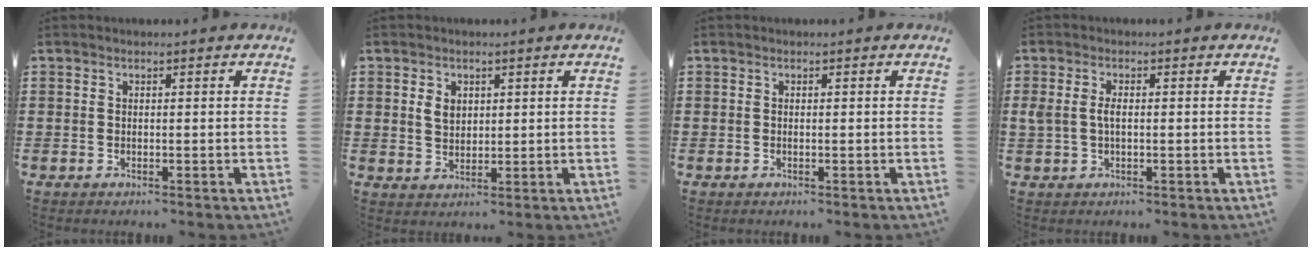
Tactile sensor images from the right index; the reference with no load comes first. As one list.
[{"total": 2.9, "force": [0.9, 2.1, 1.7], "torque": [-0.040, 0.009, 0.016]}, {"total": 0.0}, {"total": 2.7, "force": [0.1, 1.4, 2.3], "torque": [-0.061, 0.000, -0.004]}]